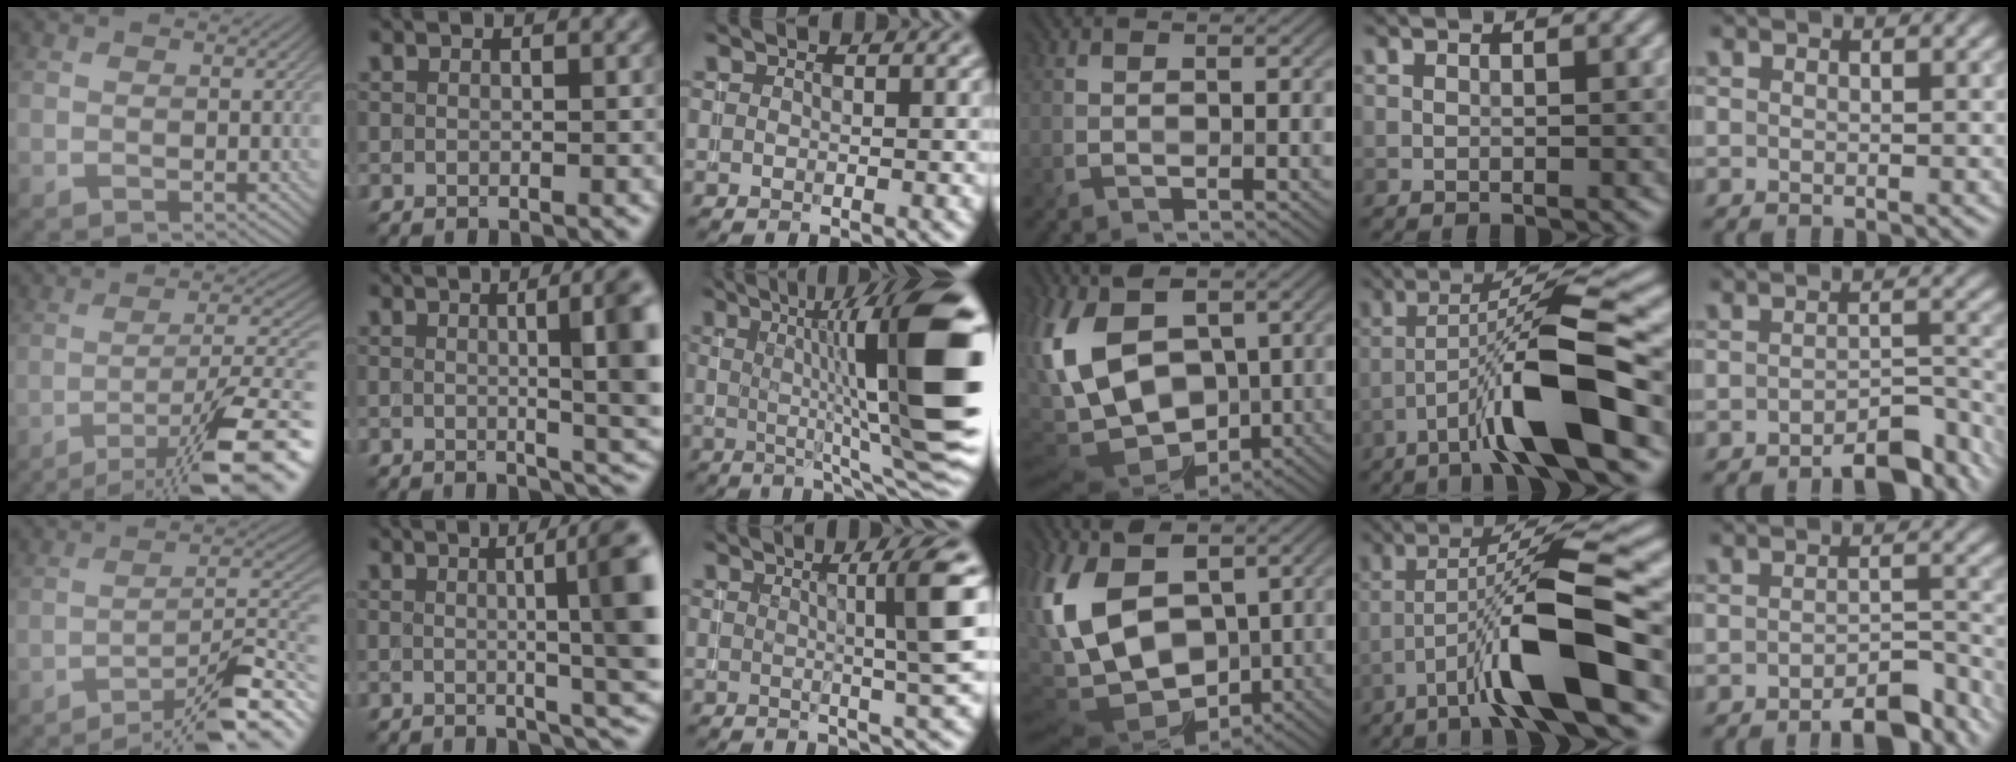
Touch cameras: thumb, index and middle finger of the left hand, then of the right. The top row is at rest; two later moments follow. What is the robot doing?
{"motion": "insert", "object": "backpack"}